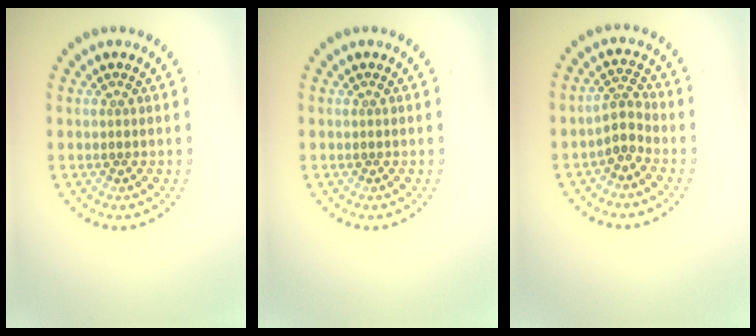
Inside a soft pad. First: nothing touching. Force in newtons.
{"total": 0.0}
{"total": 2.2, "press": 1.6, "slide": 1.4}